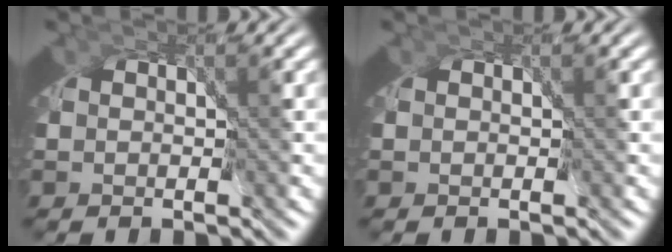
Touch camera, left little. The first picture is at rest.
{"total": 0.0}